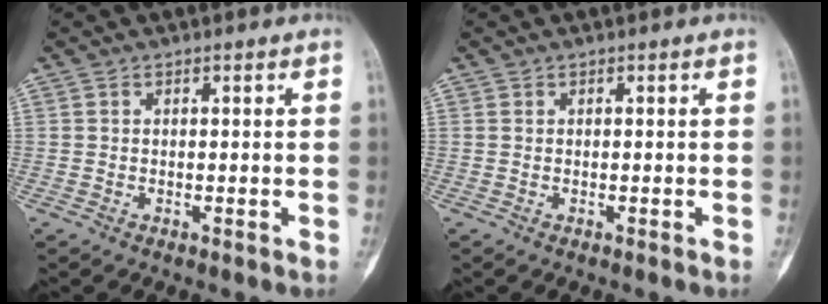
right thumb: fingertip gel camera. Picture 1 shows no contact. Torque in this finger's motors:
{"motor_torque": [0.08, 0.08, 0.03, -0.03, 0.03]}